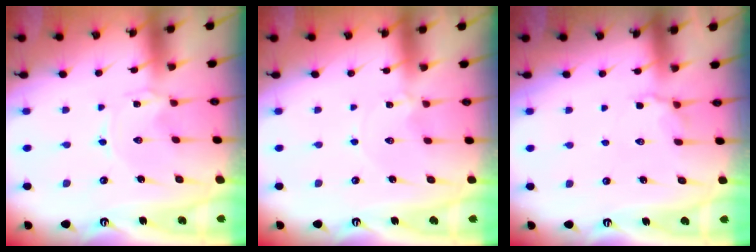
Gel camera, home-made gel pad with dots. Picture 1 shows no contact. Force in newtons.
{"total": 0.0}
{"total": 5.4, "press": 5.0, "slide": 1.8}